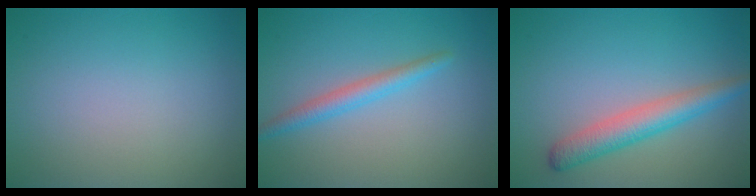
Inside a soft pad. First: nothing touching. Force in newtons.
{"total": 2.2, "press": 2.2, "slide": 0.0}
{"total": 3.7, "press": 3.7, "slide": 0.1}